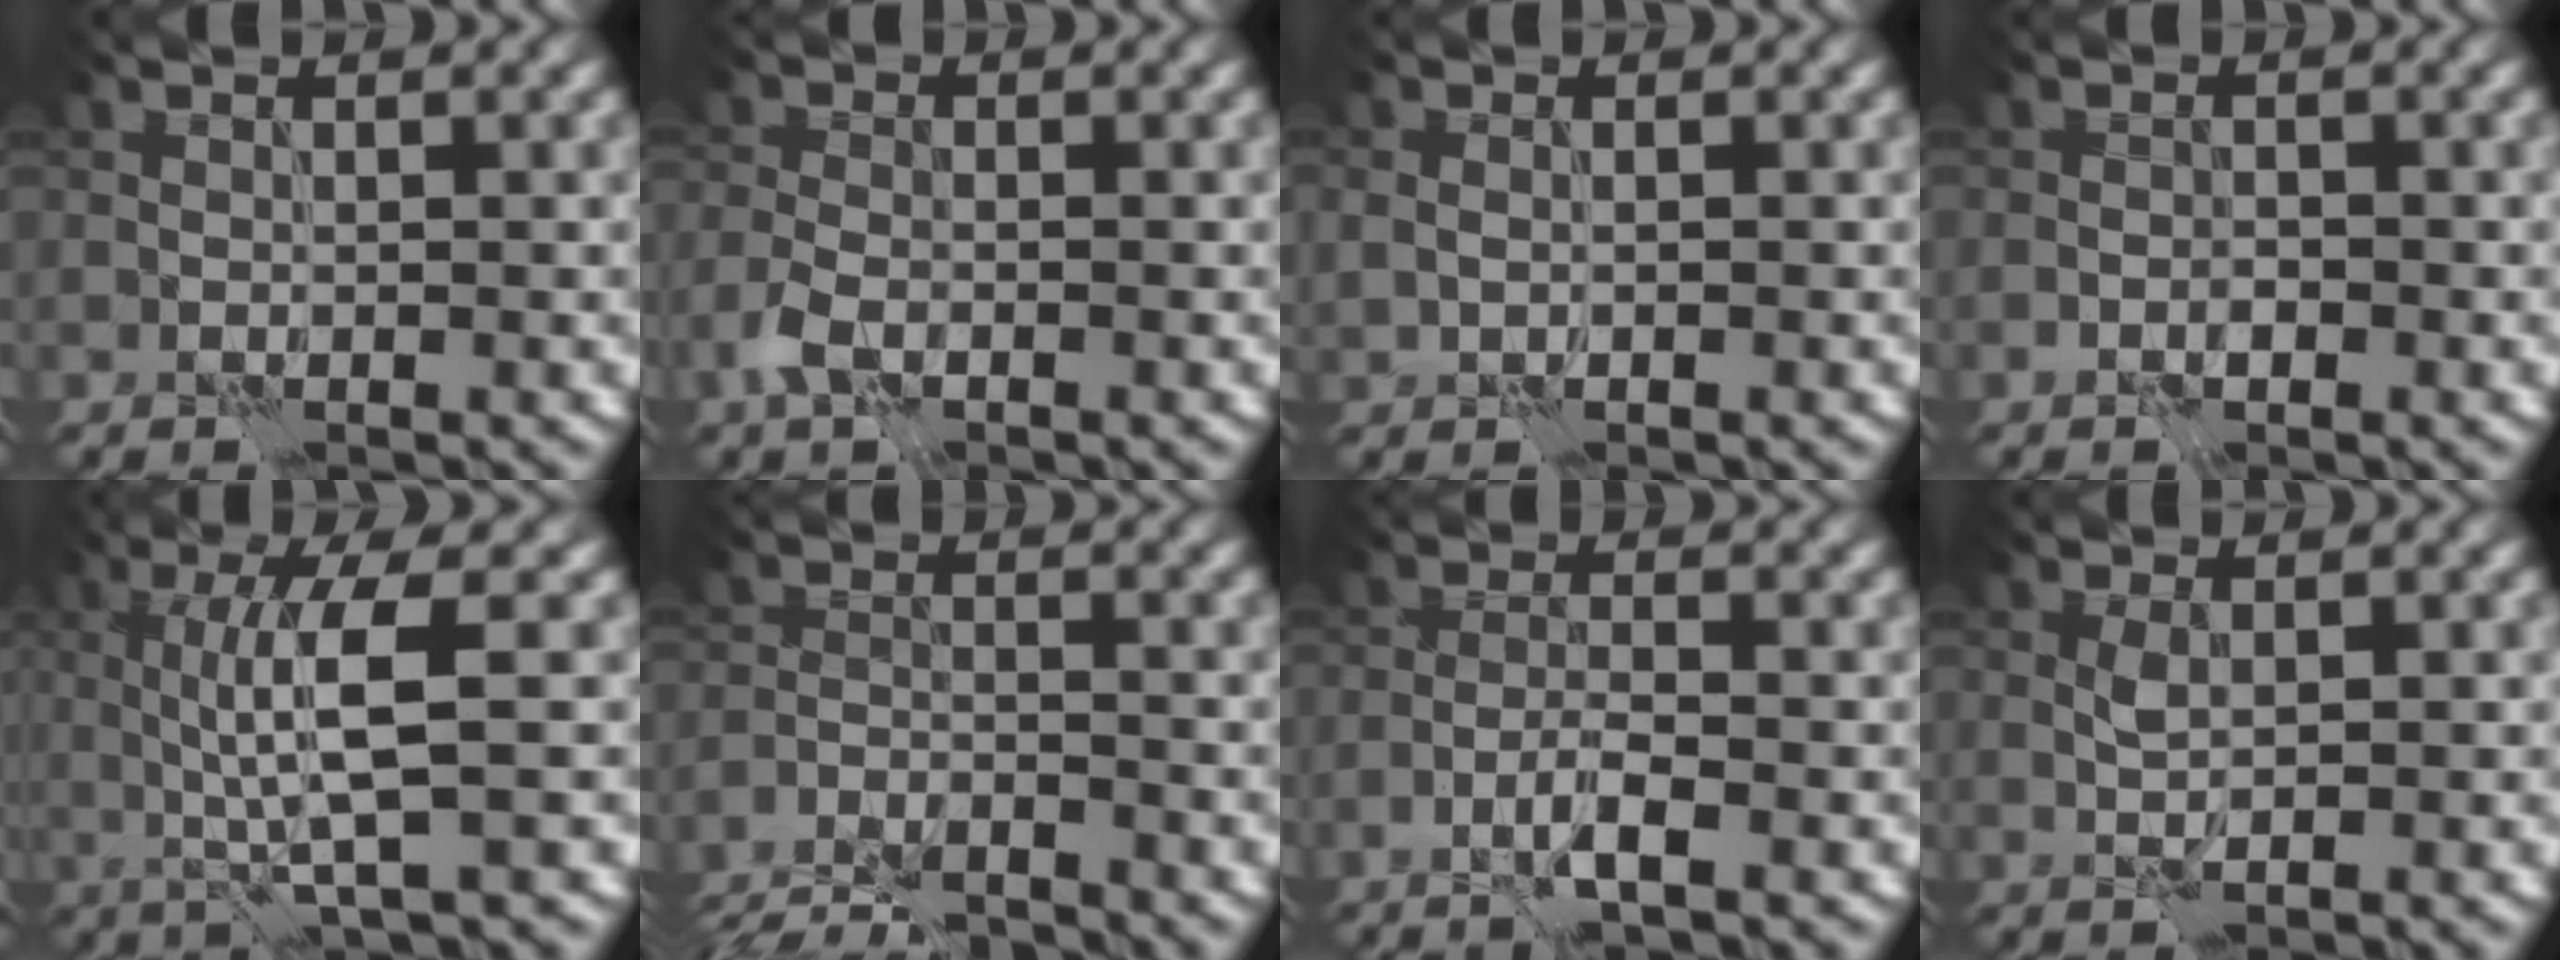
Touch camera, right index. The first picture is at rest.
{"total": 2.3, "force": [-1.2, 1.2, 1.6], "torque": [-0.038, -0.001, -0.031]}
{"total": 1.5, "force": [0.2, 1.2, 1.0], "torque": [-0.018, 0.004, 0.004]}
{"total": 1.1, "force": [-0.7, 0.6, 0.7], "torque": [-0.010, 0.003, -0.013]}
{"total": 5.5, "force": [0.4, 0.9, 5.4], "torque": [-0.103, 0.001, 0.011]}
{"total": 6.6, "force": [-6.3, 1.0, 1.6], "torque": [-0.032, -0.013, -0.110]}
{"total": 2.4, "force": [-1.4, 0.2, 1.9], "torque": [-0.037, 0.008, -0.031]}
{"total": 1.0, "force": [0.2, 0.3, 1.0], "torque": [-0.023, 0.001, 0.004]}